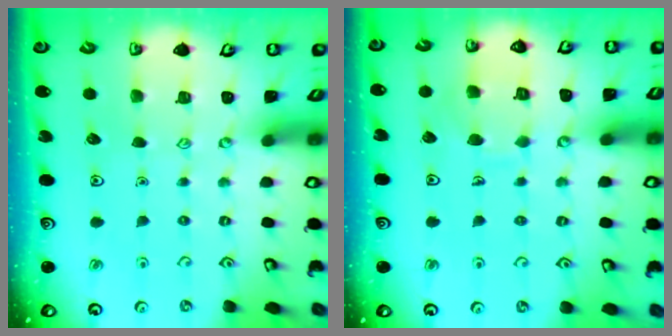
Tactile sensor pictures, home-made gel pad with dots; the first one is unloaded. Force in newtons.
{"total": 7.3, "press": 7.3, "slide": 0.7}